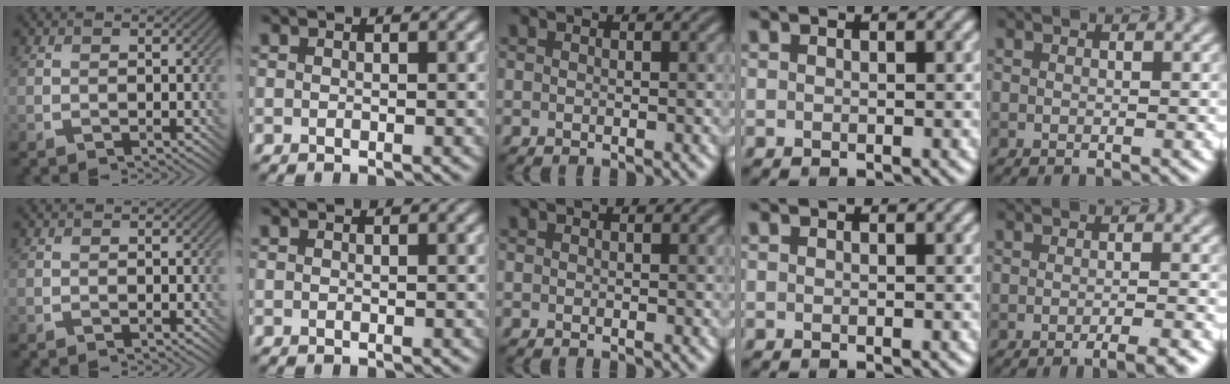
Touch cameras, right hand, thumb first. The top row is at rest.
{"little": {"total": 3.2, "force": [-1.9, 0.6, 2.5], "torque": [-0.026, 0.003, -0.032]}}